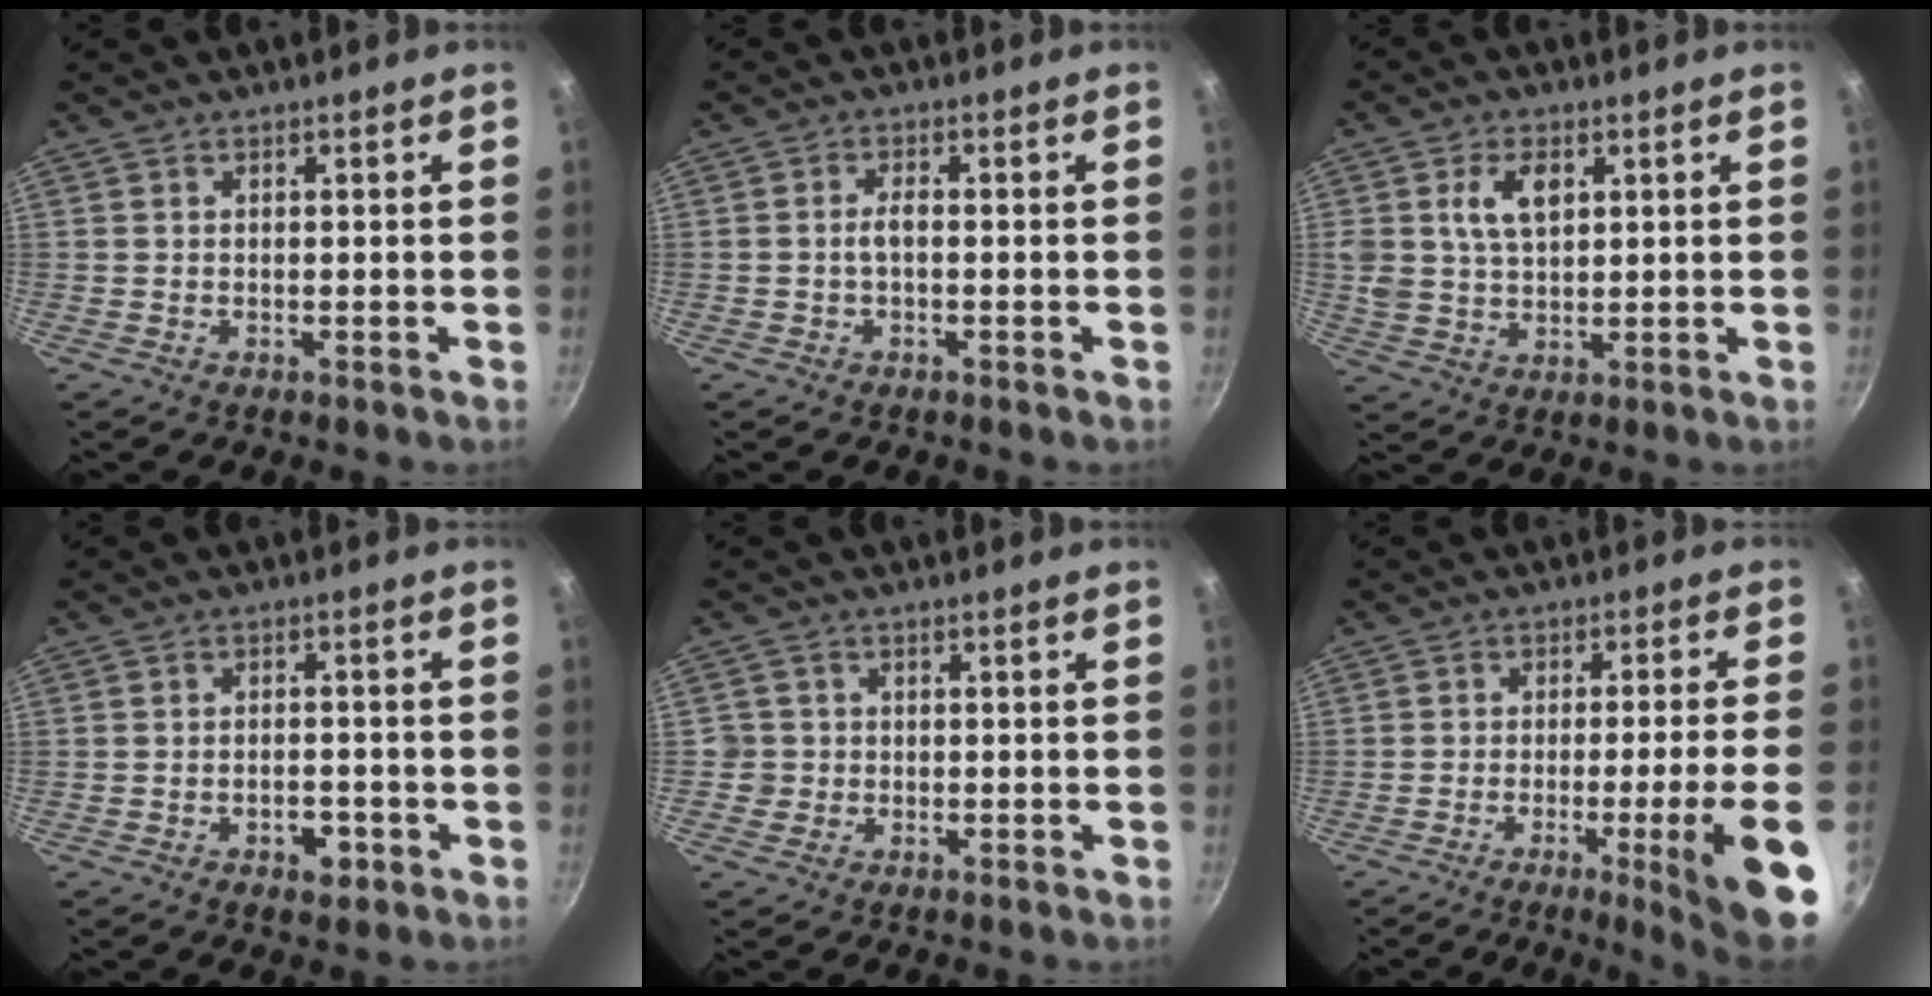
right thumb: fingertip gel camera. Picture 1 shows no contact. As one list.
[{"total": 1.9, "force": [-0.3, 0.7, 1.7], "torque": [-0.036, 0.010, -0.008]}, {"total": 7.7, "force": [2.5, 4.9, 5.5], "torque": [-0.092, -0.009, 0.046]}, {"total": 3.9, "force": [-1.9, 2.2, 2.6], "torque": [-0.027, 0.012, -0.026]}, {"total": 2.5, "force": [-0.5, 2.4, 0.3], "torque": [0.009, 0.011, -0.008]}, {"total": 13.7, "force": [-4.8, 0.1, 12.8], "torque": [-0.178, 0.016, -0.062]}]